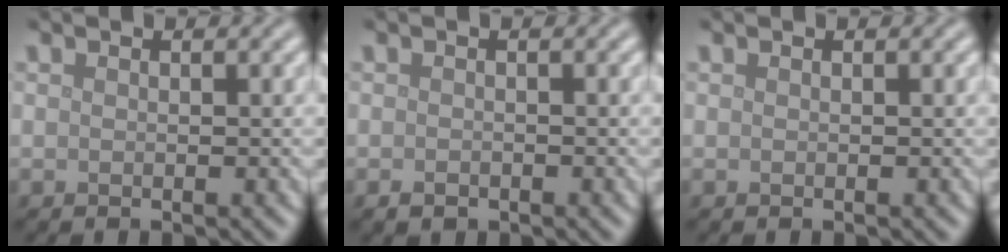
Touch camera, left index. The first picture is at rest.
{"total": 0.8, "force": [-0.5, 0.5, 0.4], "torque": [-0.006, -0.003, -0.008]}
{"total": 0.0}